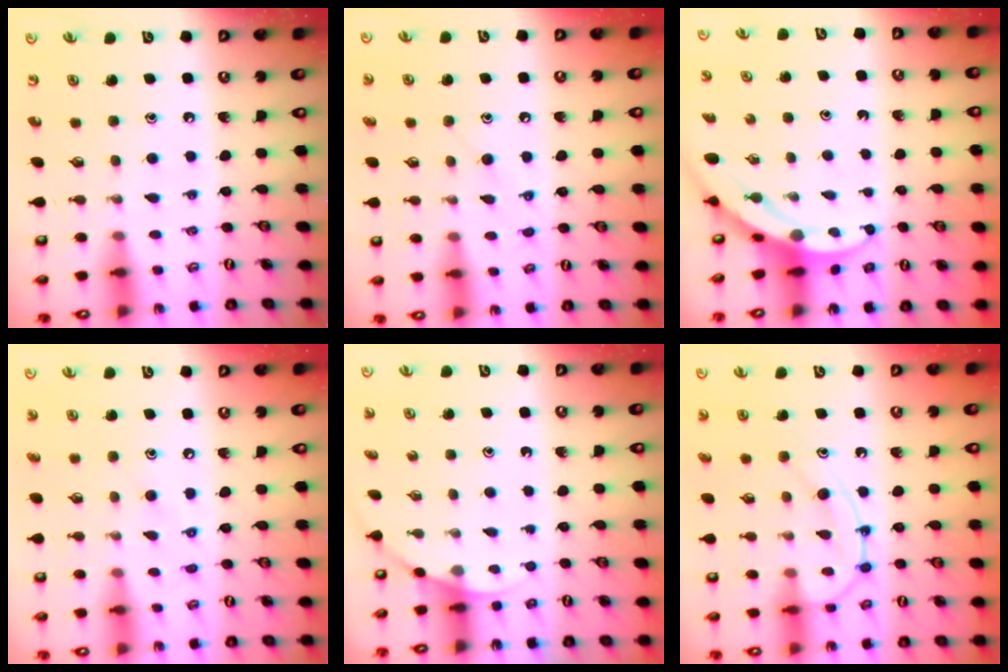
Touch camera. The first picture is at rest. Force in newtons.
{"total": 8.5, "press": 8.4, "slide": 0.7}
{"total": 3.3, "press": 3.3, "slide": 0.3}
{"total": 7.4, "press": 7.4, "slide": 0.4}
{"total": 2.6, "press": 2.6, "slide": 0.1}
{"total": 11.4, "press": 11.4, "slide": 0.2}